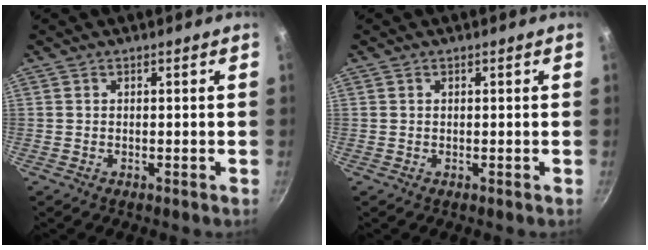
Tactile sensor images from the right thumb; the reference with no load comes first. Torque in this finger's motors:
{"motor_torque": [-0.12, 0.07, -0.25, 0.27, 0.03]}